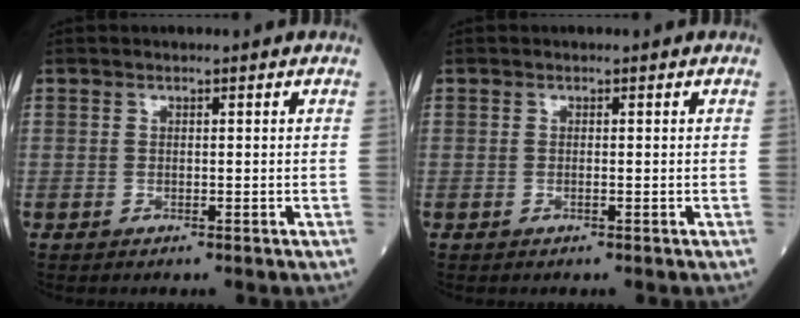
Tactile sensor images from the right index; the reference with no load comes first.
{"total": 0.0}